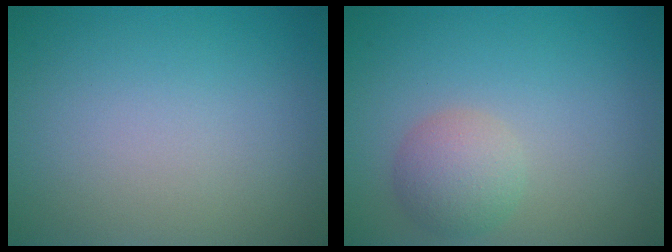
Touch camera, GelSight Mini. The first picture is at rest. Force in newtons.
{"total": 3.0, "press": 3.0, "slide": 0.1}